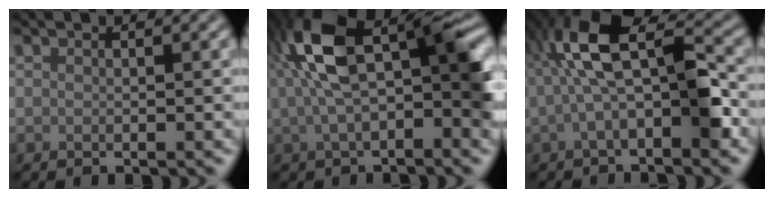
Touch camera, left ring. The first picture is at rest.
{"total": 10.5, "force": [1.2, 4.6, 9.3], "torque": [-0.175, 0.022, 0.012]}
{"total": 7.3, "force": [-0.7, 2.7, 6.7], "torque": [-0.125, 0.024, -0.018]}